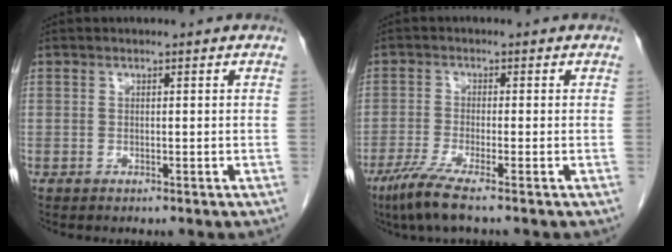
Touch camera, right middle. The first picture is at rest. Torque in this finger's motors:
{"motor_torque": [0.80, -0.63, 0.20, 0.06]}